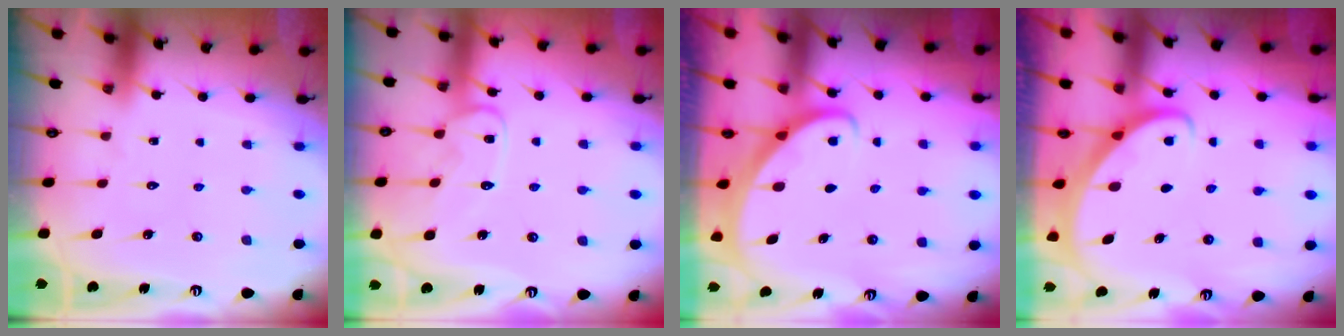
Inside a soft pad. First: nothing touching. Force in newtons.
{"total": 11.5, "press": 11.4, "slide": 0.9}
{"total": 2.4, "press": 2.3, "slide": 0.3}
{"total": 2.6, "press": 2.6, "slide": 0.2}